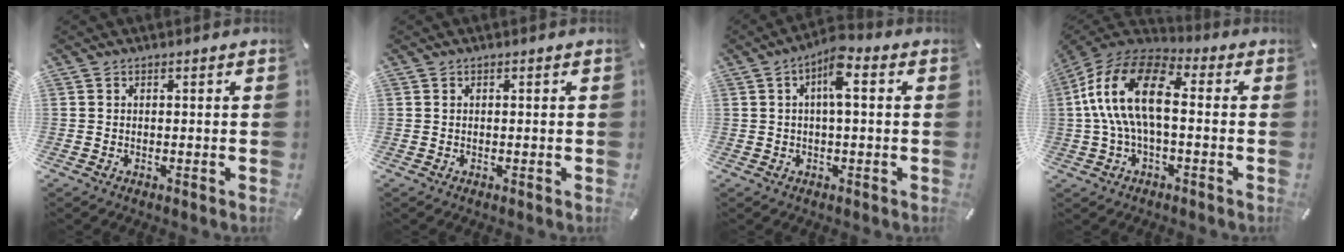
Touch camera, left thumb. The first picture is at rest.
{"total": 0.0}
{"total": 6.4, "force": [1.3, 2.3, 5.8], "torque": [-0.097, 0.008, 0.018]}
{"total": 17.0, "force": [0.7, 9.1, 14.4], "torque": [-0.309, 0.008, 0.006]}